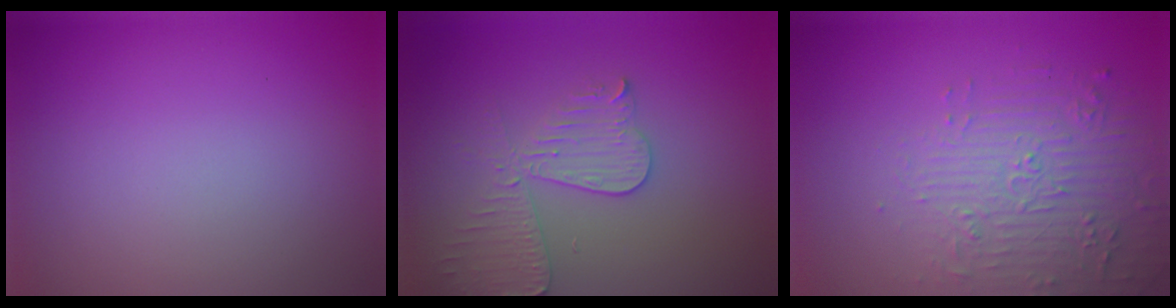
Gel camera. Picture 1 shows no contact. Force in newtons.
{"total": 3.6, "press": 3.6, "slide": 0.5}
{"total": 4.7, "press": 4.6, "slide": 1.0}